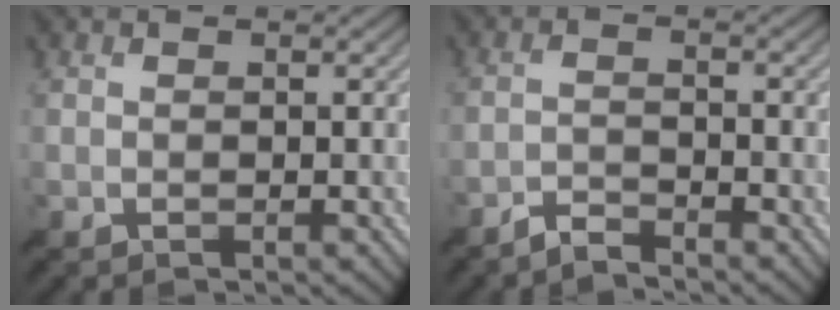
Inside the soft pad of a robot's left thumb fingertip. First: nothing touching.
{"total": 2.6, "force": [-2.5, 0.4, 0.8], "torque": [-0.015, -0.001, -0.054]}